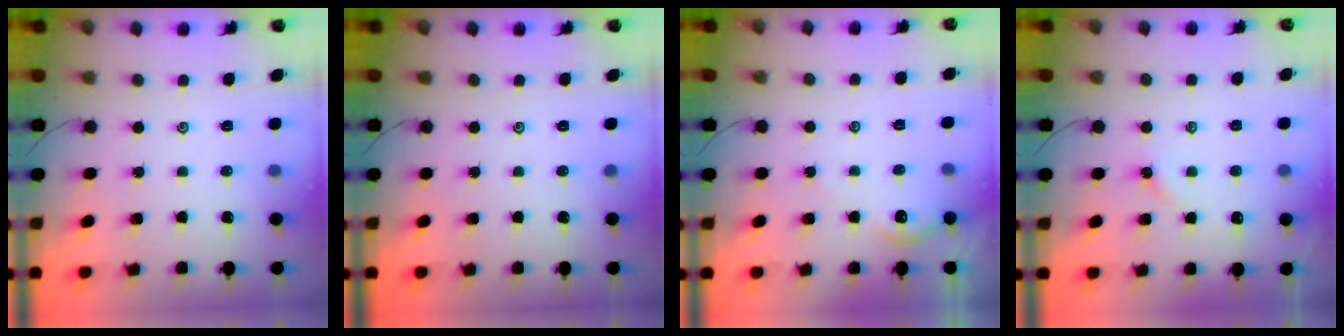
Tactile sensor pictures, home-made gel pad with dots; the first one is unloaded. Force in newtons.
{"total": 0.0}
{"total": 2.8, "press": 2.8, "slide": 0.3}
{"total": 3.8, "press": 3.8, "slide": 0.4}